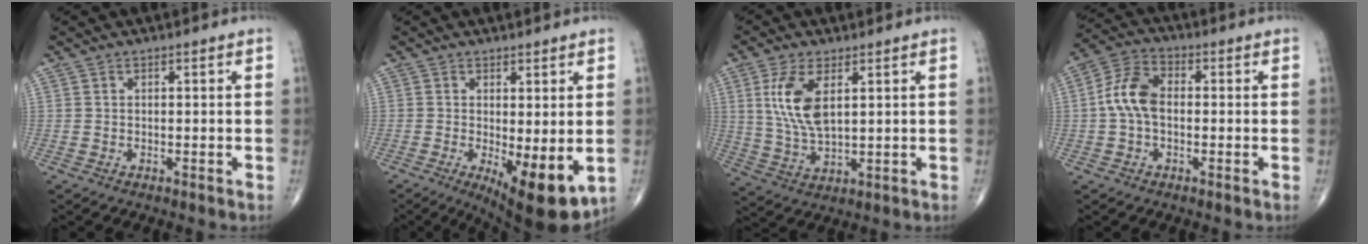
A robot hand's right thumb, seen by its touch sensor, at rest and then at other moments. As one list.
[{"total": 10.6, "force": [-2.2, 3.6, 9.8], "torque": [-0.135, -0.025, -0.022]}, {"total": 9.8, "force": [2.9, 4.4, 8.2], "torque": [-0.170, -0.013, 0.065]}, {"total": 8.1, "force": [-0.3, 5.1, 6.3], "torque": [-0.124, 0.025, -0.016]}]